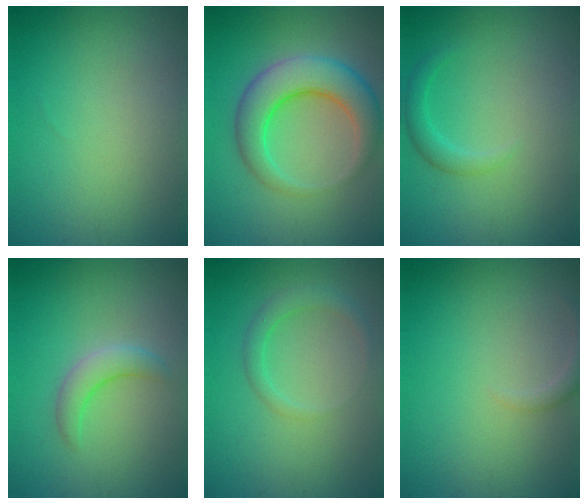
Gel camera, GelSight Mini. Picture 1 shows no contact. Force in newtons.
{"total": 6.8, "press": 6.8, "slide": 0.1}
{"total": 1.6, "press": 1.6, "slide": 0.1}
{"total": 2.5, "press": 2.5, "slide": 0.2}
{"total": 1.9, "press": 1.9, "slide": 0.1}
{"total": 1.2, "press": 1.2, "slide": 0.1}